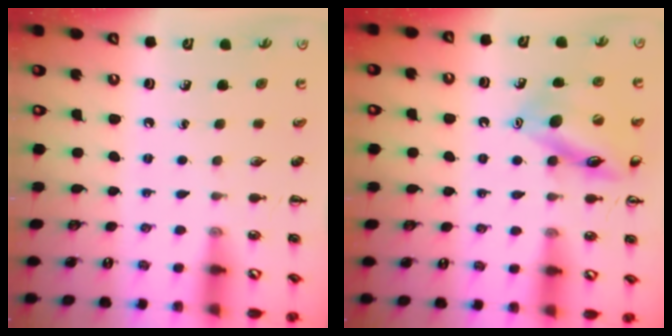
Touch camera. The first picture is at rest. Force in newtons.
{"total": 13.3, "press": 13.3, "slide": 1.2}